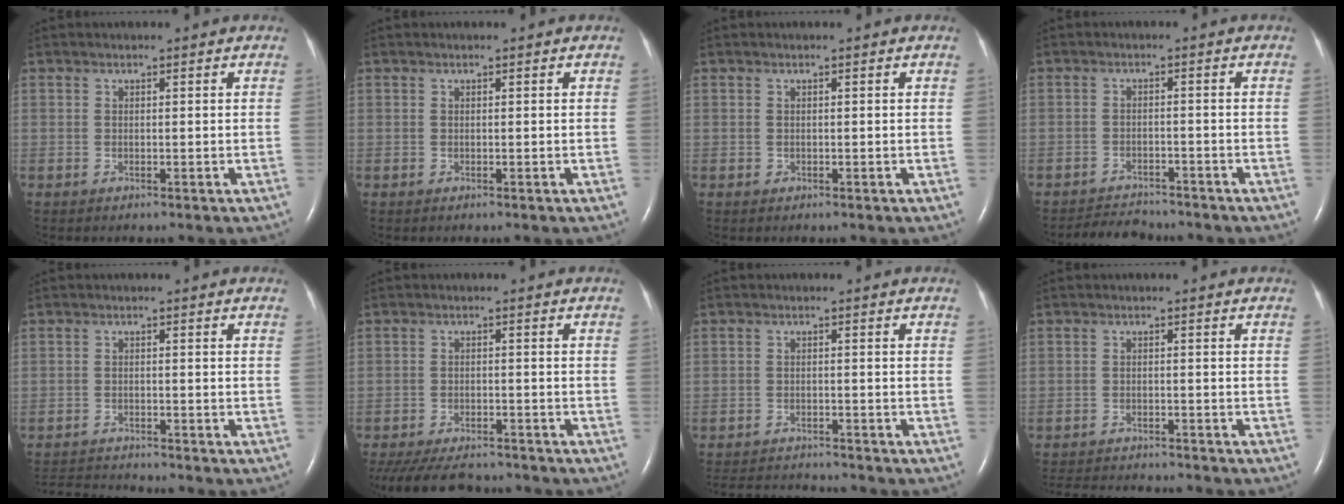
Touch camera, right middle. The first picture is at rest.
{"total": 0.0}
{"total": 0.0}
{"total": 4.6, "force": [-4.5, 0.9, 0.2], "torque": [-0.009, -0.010, -0.073]}
{"total": 5.2, "force": [-5.2, -0.4, 0.4], "torque": [-0.010, -0.014, -0.088]}
{"total": 13.4, "force": [-11.6, 4.2, 5.2], "torque": [-0.121, -0.013, -0.165]}
{"total": 7.7, "force": [-7.5, 0.6, 1.4], "torque": [-0.028, -0.002, -0.116]}
{"total": 10.3, "force": [-9.7, 1.4, 3.0], "torque": [-0.054, -0.006, -0.135]}